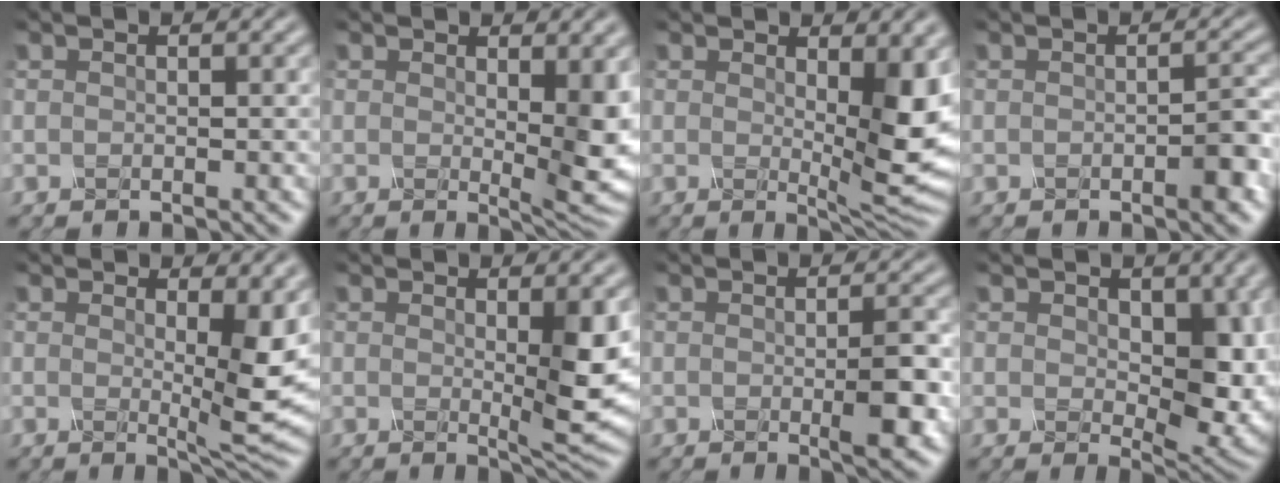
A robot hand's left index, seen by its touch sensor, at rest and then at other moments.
{"total": 7.2, "force": [0.2, 2.5, 6.8], "torque": [-0.109, -0.004, 0.014]}
{"total": 8.8, "force": [0.4, 3.0, 8.3], "torque": [-0.138, -0.006, 0.016]}
{"total": 2.5, "force": [-1.5, 0.3, 2.0], "torque": [-0.037, 0.002, -0.021]}
{"total": 7.5, "force": [0.4, 2.0, 7.2], "torque": [-0.120, -0.008, 0.017]}
{"total": 5.3, "force": [0.1, 0.9, 5.2], "torque": [-0.090, -0.010, 0.010]}
{"total": 3.5, "force": [-0.8, 0.5, 3.3], "torque": [-0.065, -0.003, -0.007]}
{"total": 7.6, "force": [0.1, 4.3, 6.3], "torque": [-0.103, -0.007, 0.011]}